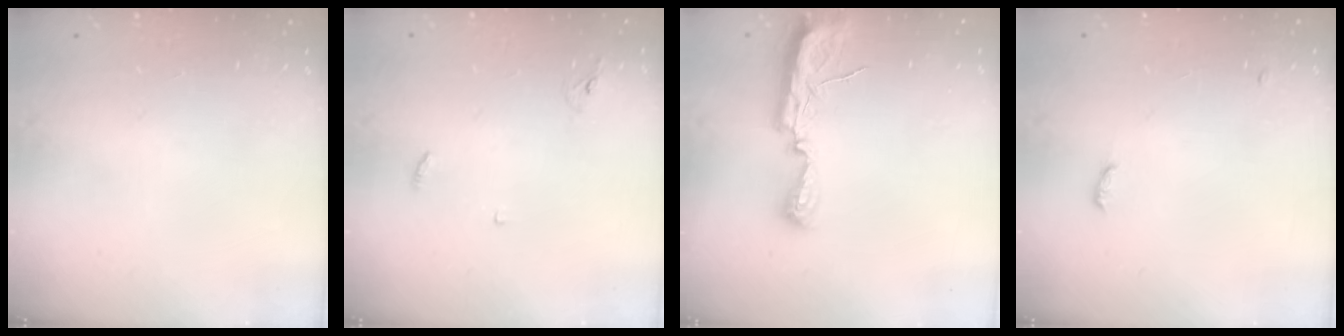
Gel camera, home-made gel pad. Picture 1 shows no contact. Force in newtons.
{"total": 2.9, "press": 2.9, "slide": 0.2}
{"total": 10.5, "press": 9.1, "slide": 5.2}
{"total": 7.6, "press": 4.2, "slide": 6.4}